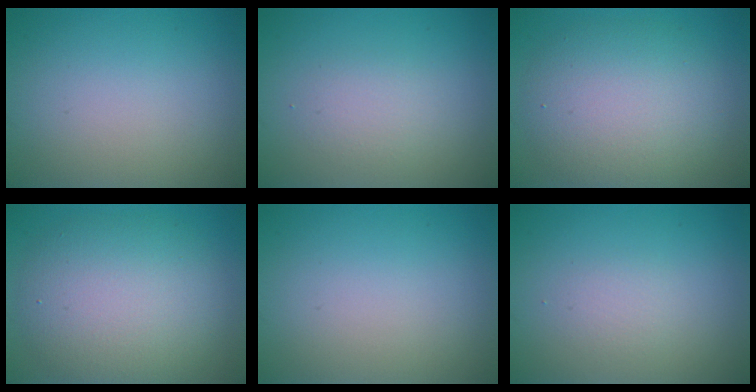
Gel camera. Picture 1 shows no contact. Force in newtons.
{"total": 1.6, "press": 1.6, "slide": 0.2}
{"total": 6.9, "press": 6.9, "slide": 0.2}
{"total": 7.3, "press": 7.3, "slide": 0.4}
{"total": 0.0}
{"total": 1.2, "press": 1.2, "slide": 0.0}